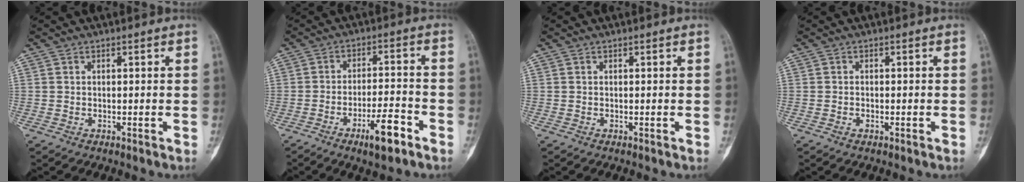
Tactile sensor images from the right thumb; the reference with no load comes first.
{"total": 8.3, "force": [-4.7, 2.2, 6.4], "torque": [-0.106, 0.027, -0.074]}
{"total": 0.0}
{"total": 0.8, "force": [-0.4, 0.5, 0.6], "torque": [-0.014, 0.007, -0.005]}